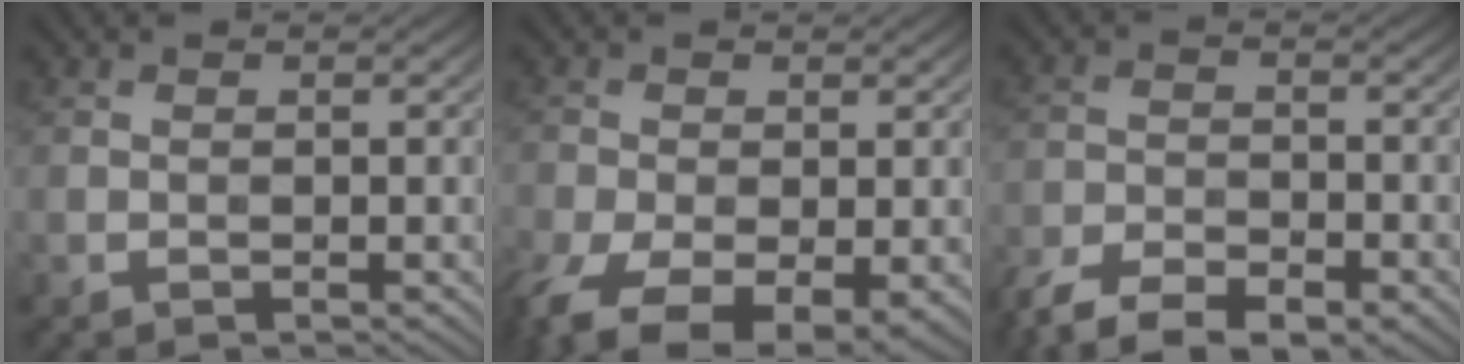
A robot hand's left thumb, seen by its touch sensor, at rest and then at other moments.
{"total": 11.3, "force": [-6.1, 5.6, 7.6], "torque": [-0.174, -0.050, -0.098]}
{"total": 8.3, "force": [-6.2, 3.1, 4.5], "torque": [-0.084, -0.013, -0.120]}